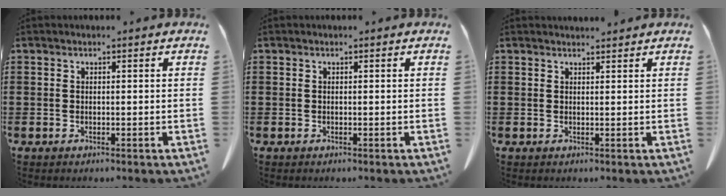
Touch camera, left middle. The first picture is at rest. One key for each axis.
{"total": 0.0}
{"total": 1.1, "fx": 1.1, "fy": 0.1, "fz": 0.2, "tx": -0.006, "ty": 0.000, "tz": 0.021}